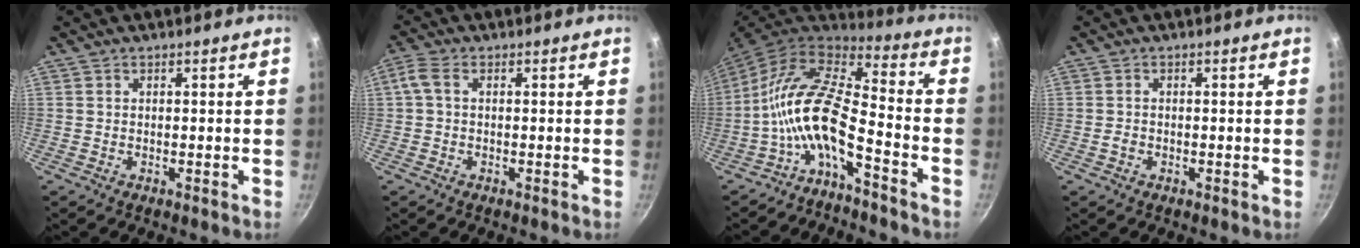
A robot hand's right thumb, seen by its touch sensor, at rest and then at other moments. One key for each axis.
{"total": 3.1, "fx": 0.3, "fy": 1.8, "fz": 2.5, "tx": -0.059, "ty": 0.012, "tz": 0.002}
{"total": 13.2, "fx": -5.5, "fy": 4.8, "fz": 11.0, "tx": -0.211, "ty": 0.064, "tz": -0.124}
{"total": 0.9, "fx": -0.4, "fy": 0.7, "fz": 0.5, "tx": -0.011, "ty": 0.003, "tz": -0.009}